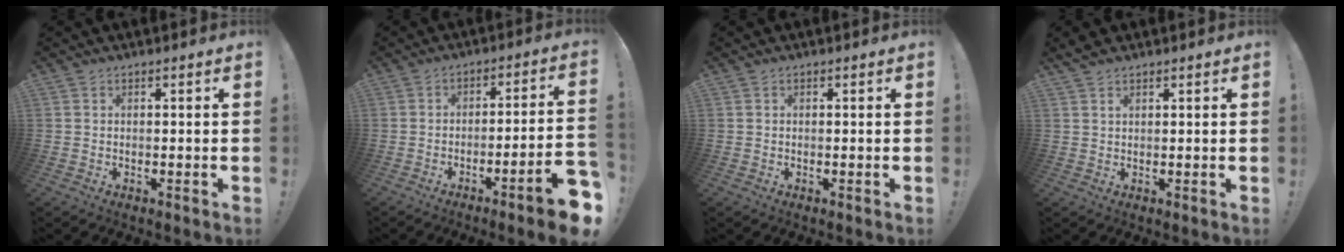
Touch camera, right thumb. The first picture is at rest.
{"total": 9.7, "force": [-5.5, 0.4, 8.0], "torque": [-0.121, 0.023, -0.090]}
{"total": 0.0}
{"total": 1.6, "force": [1.3, 0.7, 0.8], "torque": [-0.012, -0.003, 0.023]}